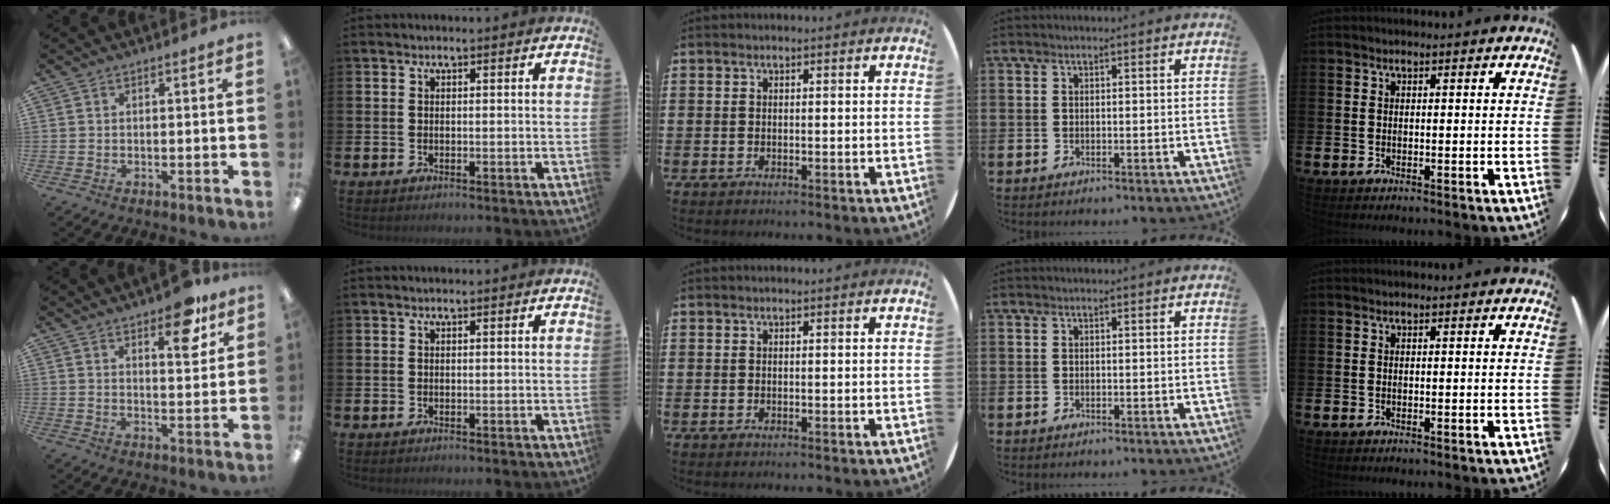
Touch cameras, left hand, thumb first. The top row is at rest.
{"thumb": {"total": 9.3, "force": [6.4, 3.5, 5.8], "torque": [-0.065, -0.036, 0.102]}}